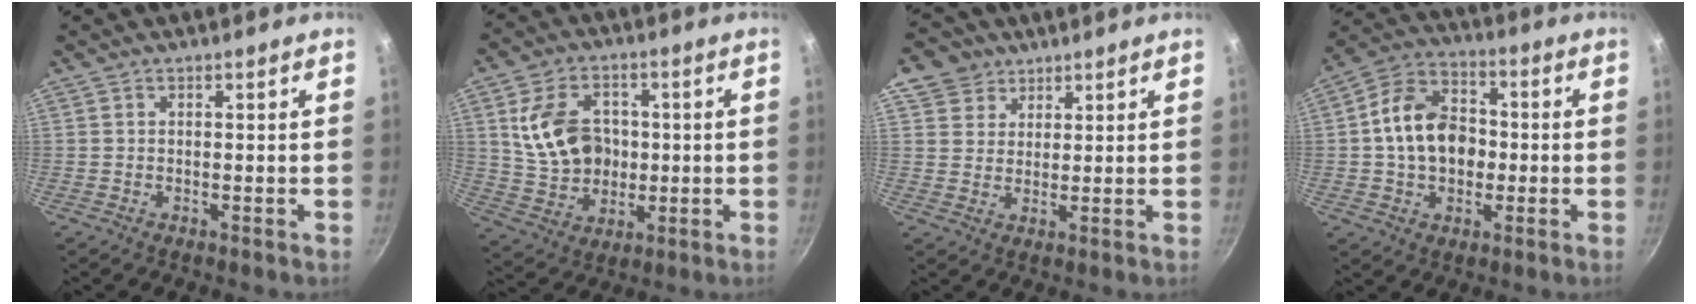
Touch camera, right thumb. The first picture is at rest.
{"total": 14.0, "force": [1.7, 10.8, 8.7], "torque": [-0.134, 0.002, 0.041]}
{"total": 6.6, "force": [4.0, 5.1, 1.2], "torque": [0.011, 0.002, 0.065]}
{"total": 14.0, "force": [-0.3, 10.2, 9.5], "torque": [-0.132, 0.027, -0.019]}